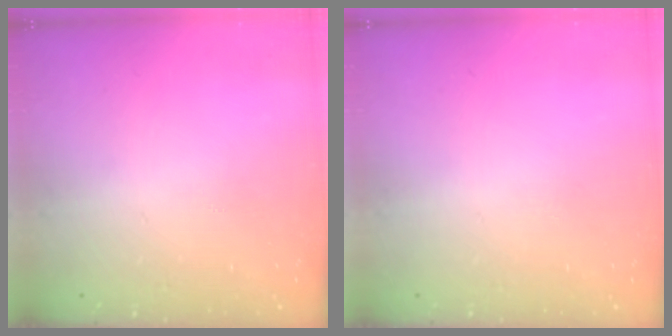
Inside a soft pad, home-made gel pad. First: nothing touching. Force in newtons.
{"total": 0.0}